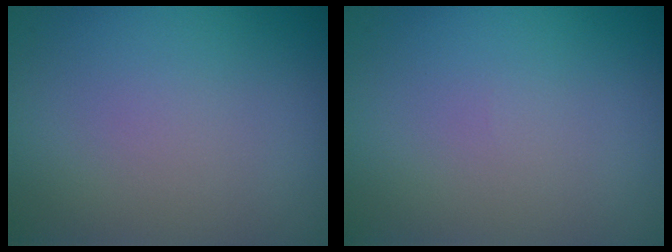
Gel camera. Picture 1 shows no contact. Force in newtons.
{"total": 0.0}